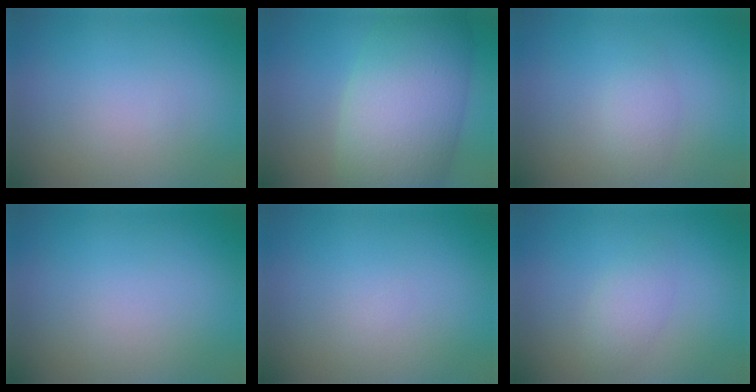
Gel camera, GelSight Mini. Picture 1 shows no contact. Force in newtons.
{"total": 10.7, "press": 10.6, "slide": 0.5}
{"total": 1.4, "press": 1.4, "slide": 0.0}
{"total": 0.0}
{"total": 0.0}
{"total": 1.7, "press": 1.7, "slide": 0.1}